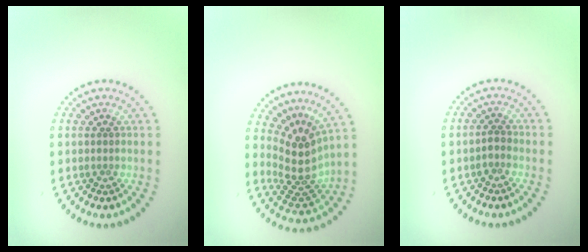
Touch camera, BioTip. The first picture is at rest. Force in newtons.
{"total": 4.1, "press": 2.8, "slide": 3.0}
{"total": 1.0, "press": 0.9, "slide": 0.4}